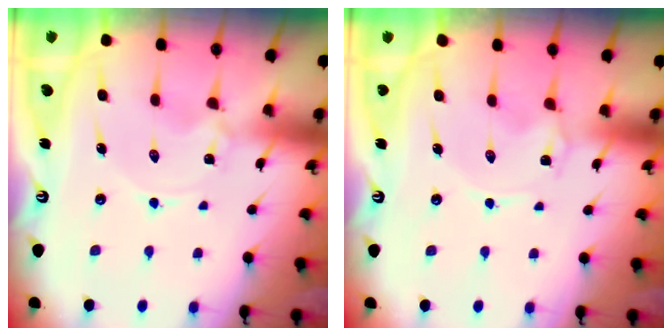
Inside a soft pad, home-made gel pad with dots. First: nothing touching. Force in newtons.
{"total": 0.9, "press": 0.9, "slide": 0.2}